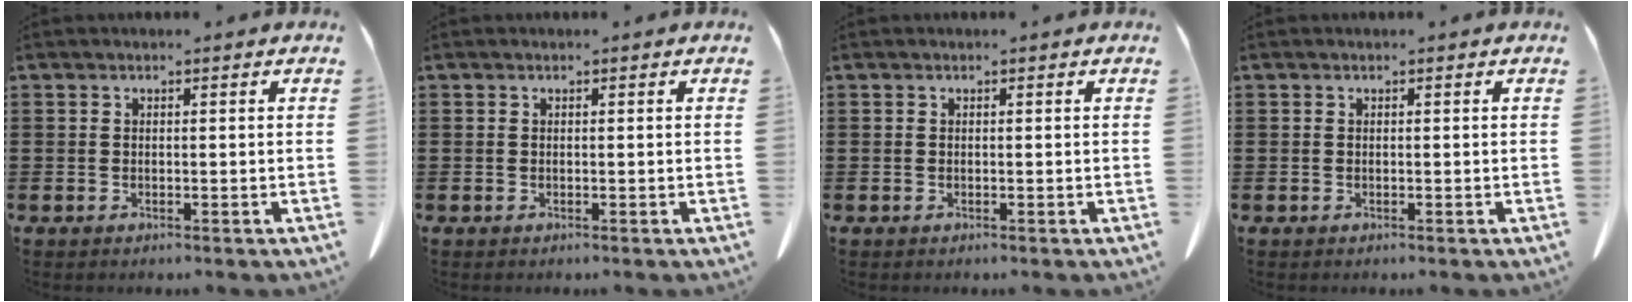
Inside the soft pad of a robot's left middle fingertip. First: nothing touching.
{"total": 0.0}
{"total": 0.0}
{"total": 0.0}